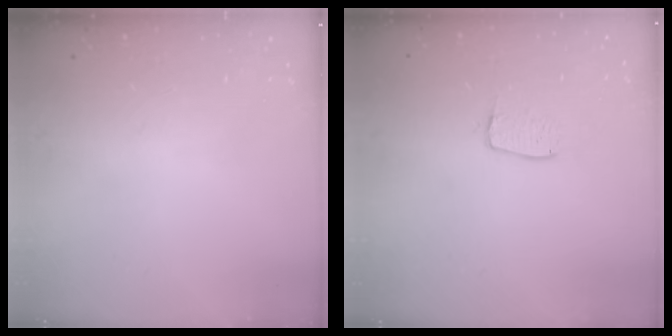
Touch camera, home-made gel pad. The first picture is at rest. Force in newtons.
{"total": 6.6, "press": 6.5, "slide": 0.5}